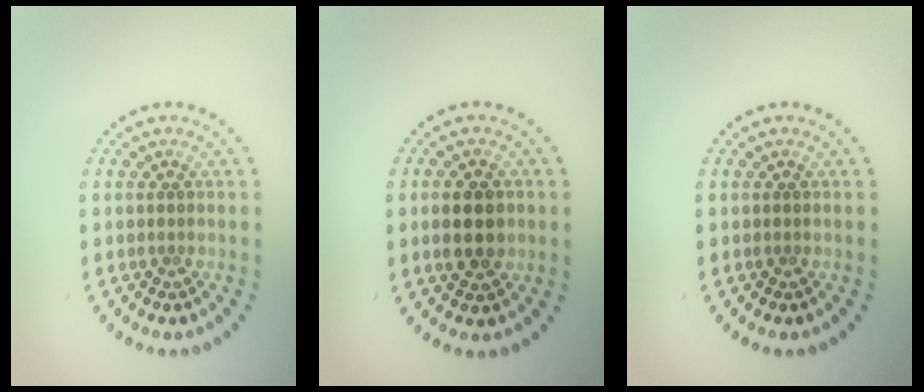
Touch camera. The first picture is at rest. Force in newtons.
{"total": 3.7, "press": 3.7, "slide": 0.3}
{"total": 0.0}